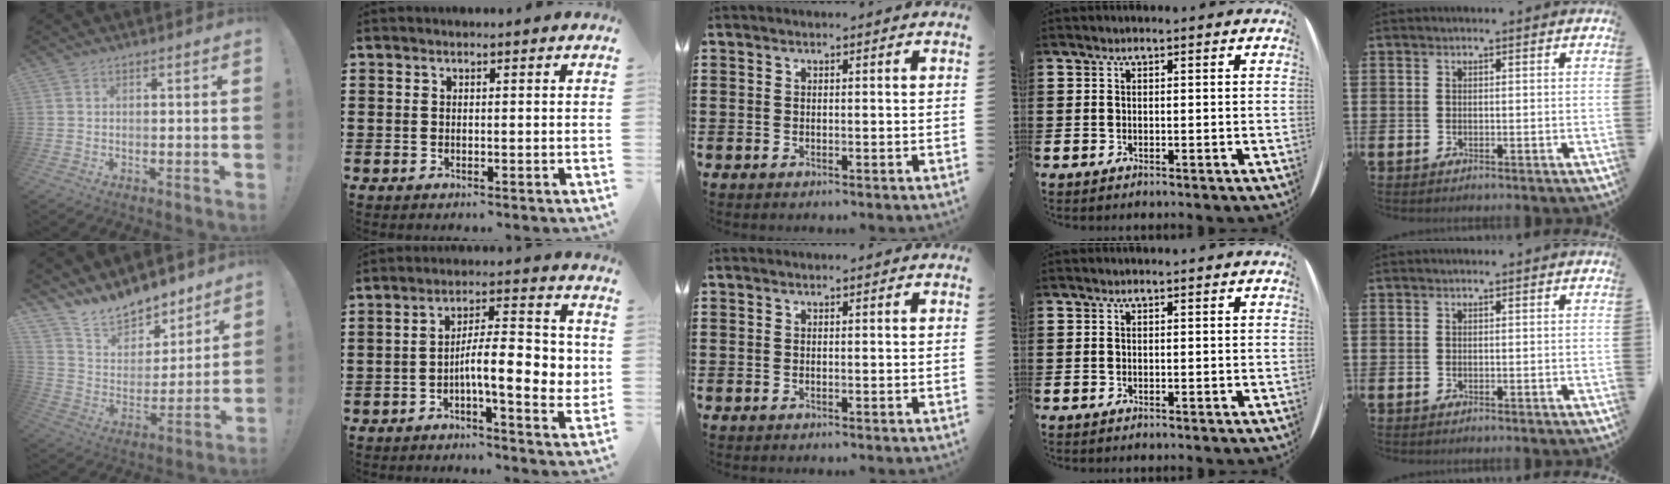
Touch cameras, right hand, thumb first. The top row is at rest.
{"thumb": {"total": 13.7, "force": [12.4, 5.6, 2.0], "torque": [-0.058, -0.101, 0.231]}, "index": {"total": 10.2, "force": [-1.4, 3.2, 9.6], "torque": [-0.143, -0.004, -0.027]}}